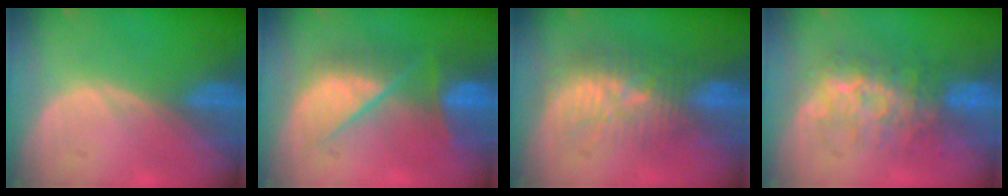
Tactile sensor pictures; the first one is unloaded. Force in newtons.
{"total": 9.4, "press": 8.2, "slide": 4.7}
{"total": 9.1, "press": 8.7, "slide": 2.7}
{"total": 8.1, "press": 7.9, "slide": 1.8}